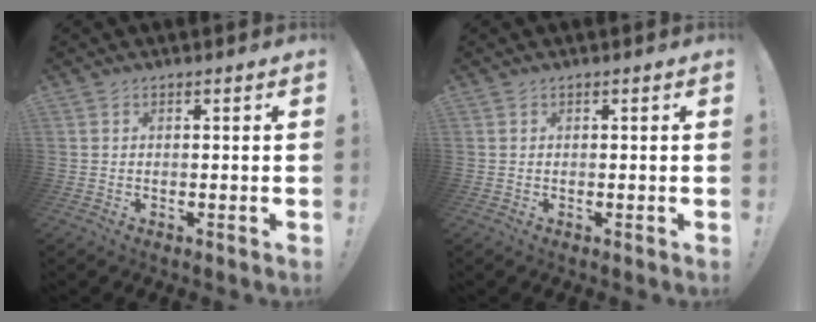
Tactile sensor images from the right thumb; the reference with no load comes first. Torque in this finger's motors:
{"motor_torque": [-0.01, 0.01, 0.00, 0.00, 0.00]}